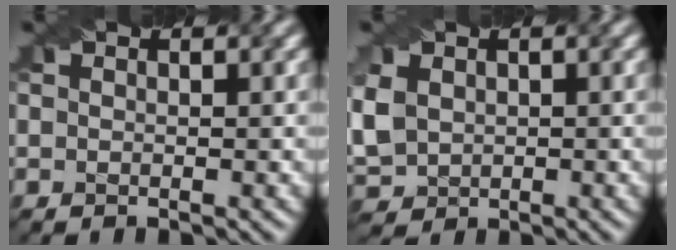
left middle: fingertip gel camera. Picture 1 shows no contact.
{"total": 4.4, "force": [0.7, 3.6, 2.4], "torque": [-0.087, 0.007, 0.020]}